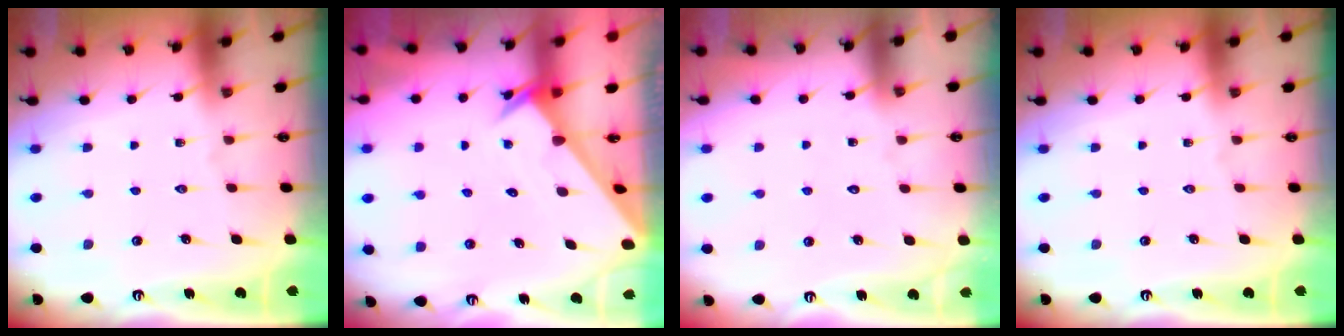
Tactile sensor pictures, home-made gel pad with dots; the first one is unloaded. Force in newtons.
{"total": 2.0, "press": 2.0, "slide": 0.2}
{"total": 3.8, "press": 3.8, "slide": 0.3}
{"total": 0.0}